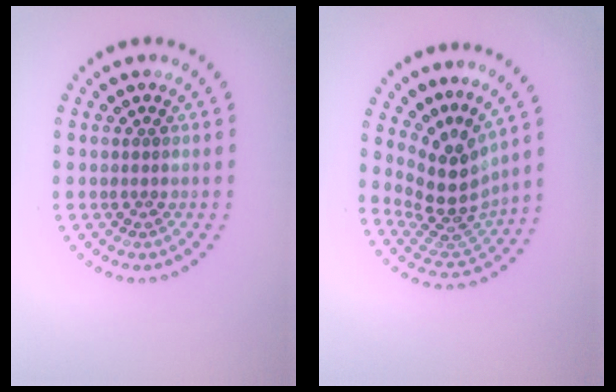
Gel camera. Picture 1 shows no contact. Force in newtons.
{"total": 4.3, "press": 3.0, "slide": 3.1}